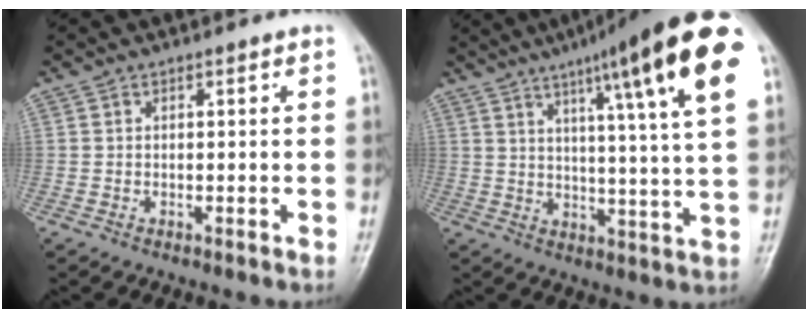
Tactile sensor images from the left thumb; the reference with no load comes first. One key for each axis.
{"total": 22.4, "fx": 11.1, "fy": 2.7, "fz": 19.3, "tx": -0.270, "ty": -0.025, "tz": 0.149}